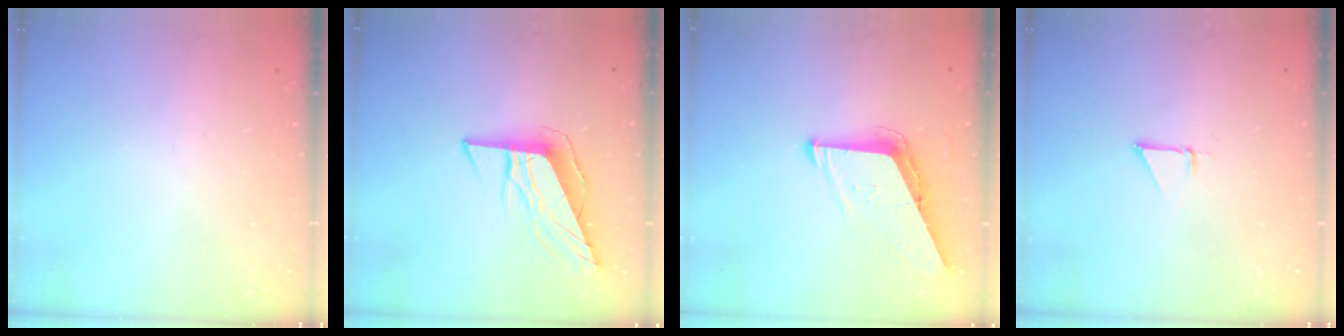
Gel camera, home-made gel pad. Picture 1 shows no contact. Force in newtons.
{"total": 9.3, "press": 9.2, "slide": 1.6}
{"total": 7.7, "press": 7.7, "slide": 0.3}
{"total": 1.5, "press": 1.5, "slide": 0.0}